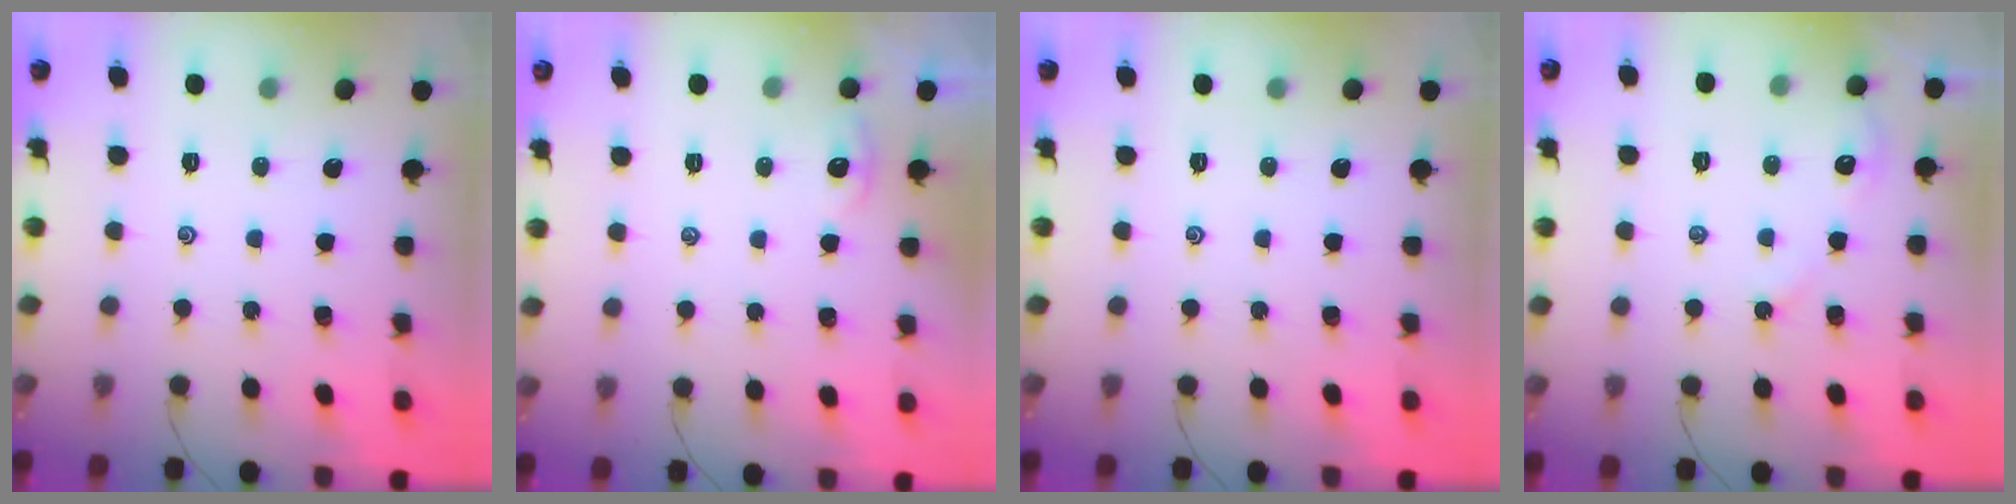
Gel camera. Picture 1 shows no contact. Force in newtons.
{"total": 0.0}
{"total": 0.0}
{"total": 3.5, "press": 3.5, "slide": 0.3}